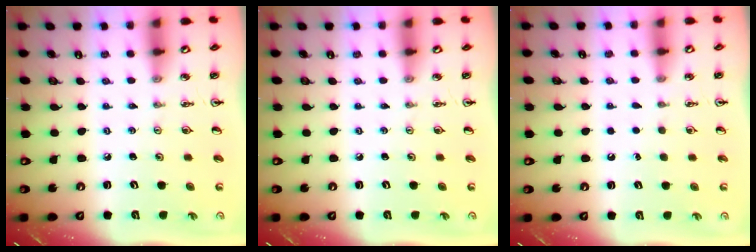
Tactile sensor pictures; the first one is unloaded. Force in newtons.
{"total": 0.0}
{"total": 1.5, "press": 1.5, "slide": 0.1}